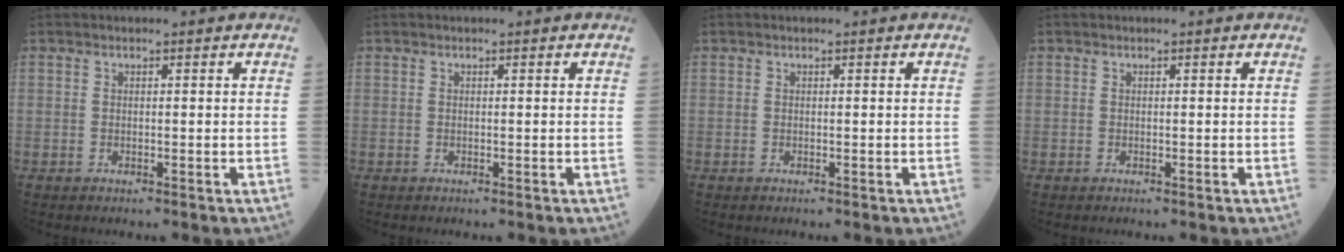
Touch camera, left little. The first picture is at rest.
{"total": 0.0}
{"total": 0.0}
{"total": 0.0}